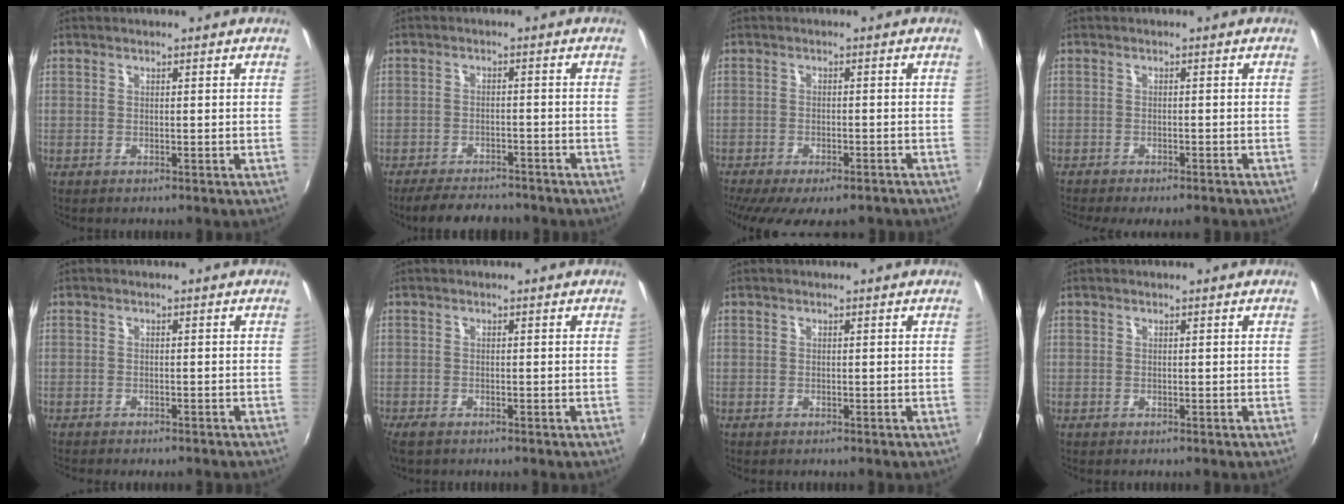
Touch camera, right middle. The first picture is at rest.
{"total": 9.1, "force": [-7.9, 2.6, 3.7], "torque": [-0.090, -0.013, -0.119]}
{"total": 12.5, "force": [-9.6, 3.9, 7.0], "torque": [-0.142, -0.047, -0.140]}
{"total": 5.2, "force": [-4.4, 0.9, 2.7], "torque": [-0.061, -0.026, -0.066]}
{"total": 2.6, "force": [-2.3, 0.4, 1.0], "torque": [-0.028, -0.012, -0.037]}
{"total": 2.1, "force": [-1.7, 0.8, 1.1], "torque": [-0.023, -0.010, -0.030]}
{"total": 0.0}
{"total": 0.0}